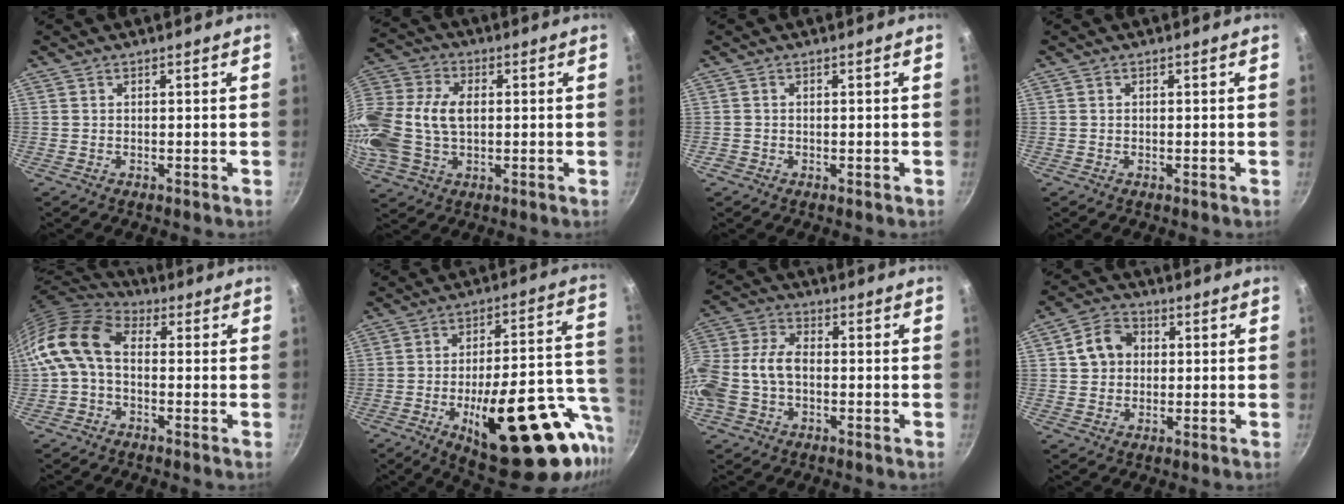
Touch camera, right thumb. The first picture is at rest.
{"total": 19.4, "force": [0.4, 13.3, 14.2], "torque": [-0.321, 0.033, 0.003]}
{"total": 0.6, "force": [-0.4, 0.4, 0.2], "torque": [-0.003, 0.000, -0.008]}
{"total": 0.0}
{"total": 12.6, "force": [-0.2, 8.3, 9.4], "torque": [-0.180, 0.031, -0.025]}
{"total": 27.9, "force": [-10.3, 10.4, 23.8], "torque": [-0.291, 0.029, -0.137]}
{"total": 12.1, "force": [-2.2, 8.0, 8.8], "torque": [-0.178, 0.038, -0.055]}
{"total": 7.3, "force": [1.2, 6.1, 3.8], "torque": [-0.039, 0.015, 0.010]}